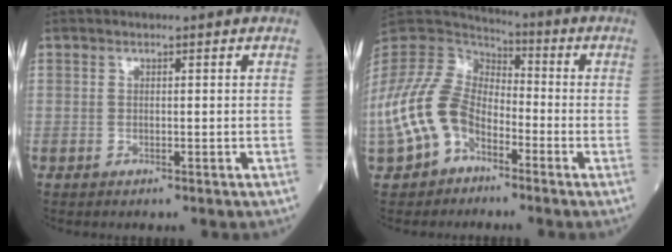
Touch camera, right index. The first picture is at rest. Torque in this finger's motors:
{"motor_torque": [1.84, -0.31, 0.40, 0.15]}